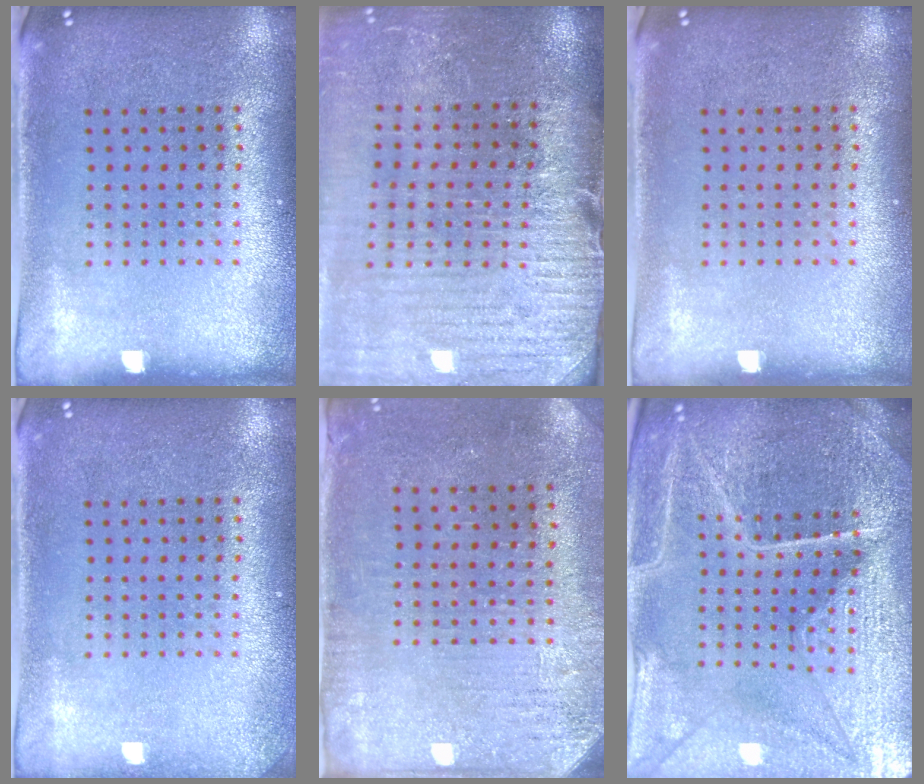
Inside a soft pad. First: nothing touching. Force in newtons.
{"total": 3.9, "press": 3.4, "slide": 1.9}
{"total": 0.0}
{"total": 1.0, "press": 1.0, "slide": 0.1}
{"total": 3.1, "press": 2.6, "slide": 1.7}
{"total": 5.6, "press": 5.2, "slide": 2.2}